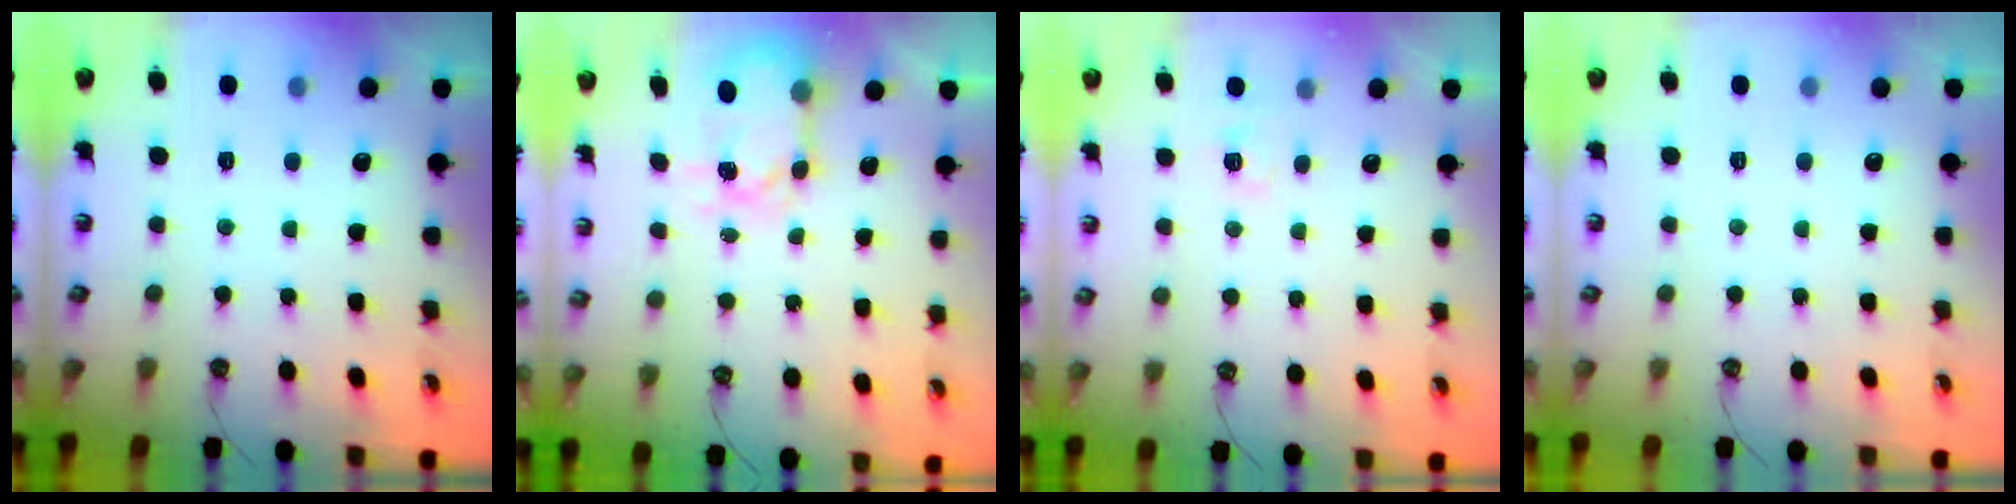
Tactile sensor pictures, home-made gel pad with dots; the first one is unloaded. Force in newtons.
{"total": 6.8, "press": 6.7, "slide": 0.6}
{"total": 2.7, "press": 2.6, "slide": 0.3}
{"total": 0.0}